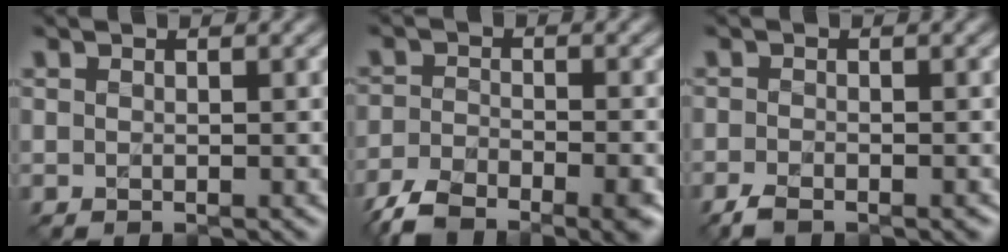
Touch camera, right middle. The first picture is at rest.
{"total": 7.6, "force": [-5.9, 2.6, 4.1], "torque": [-0.069, -0.029, -0.102]}
{"total": 2.7, "force": [-2.0, 0.8, 1.6], "torque": [-0.027, -0.004, -0.039]}